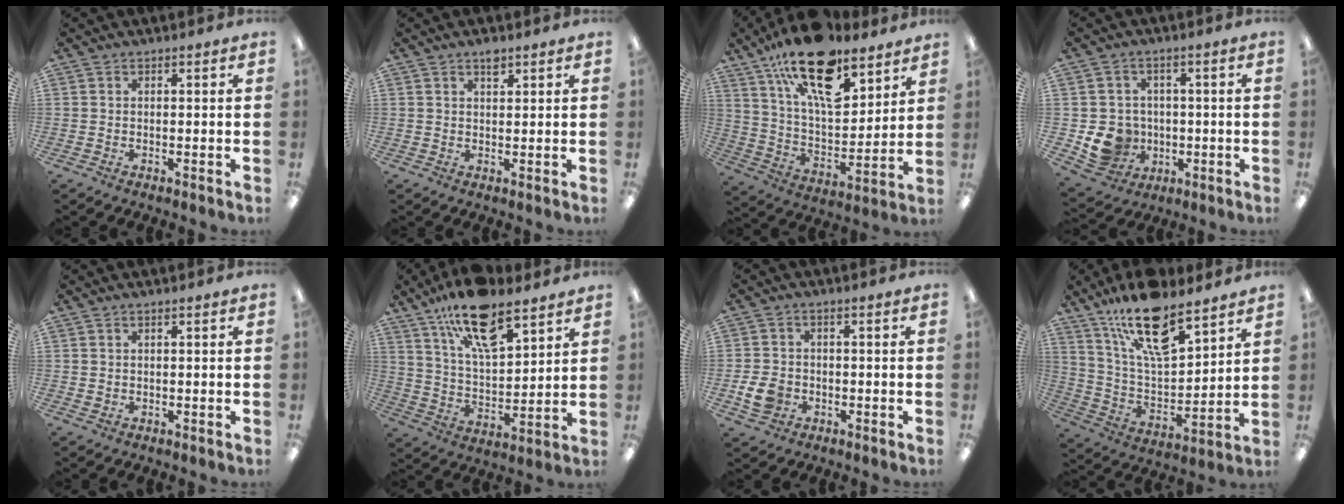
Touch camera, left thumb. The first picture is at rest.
{"total": 2.4, "force": [1.8, 0.9, 1.3], "torque": [-0.013, -0.006, 0.029]}
{"total": 22.1, "force": [14.4, 9.5, 13.8], "torque": [-0.227, -0.079, 0.250]}
{"total": 8.7, "force": [-1.5, 8.1, 2.6], "torque": [-0.070, 0.009, -0.018]}
{"total": 0.8, "force": [0.5, 0.5, 0.4], "torque": [-0.007, 0.003, 0.008]}
{"total": 17.9, "force": [12.2, 7.2, 10.9], "torque": [-0.180, -0.060, 0.209]}
{"total": 5.6, "force": [-1.7, 4.4, 3.0], "torque": [-0.067, 0.006, -0.031]}
{"total": 19.2, "force": [13.4, 7.1, 11.8], "torque": [-0.208, -0.072, 0.231]}